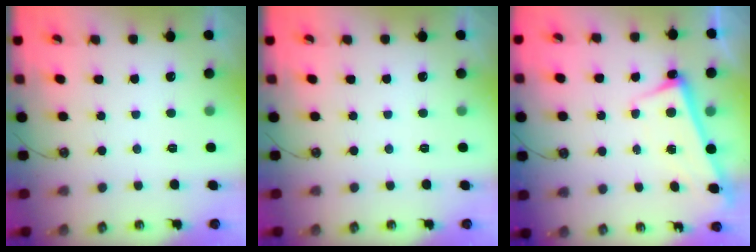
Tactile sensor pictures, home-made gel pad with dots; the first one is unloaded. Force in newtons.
{"total": 0.0}
{"total": 2.6, "press": 2.5, "slide": 0.8}